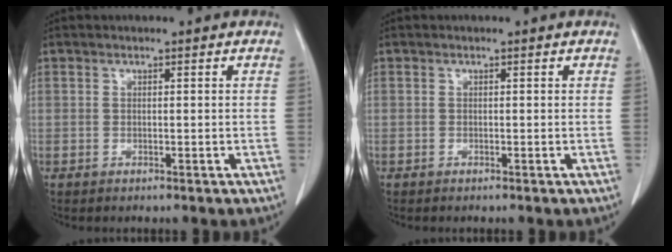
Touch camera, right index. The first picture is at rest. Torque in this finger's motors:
{"motor_torque": [-0.03, 0.01, 0.01, 0.01]}